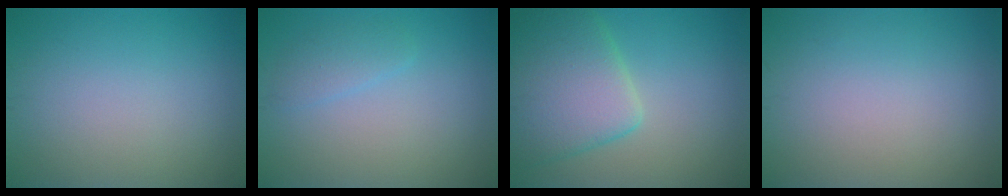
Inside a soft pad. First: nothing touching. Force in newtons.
{"total": 1.5, "press": 1.5, "slide": 0.1}
{"total": 7.3, "press": 7.3, "slide": 0.4}
{"total": 0.0}